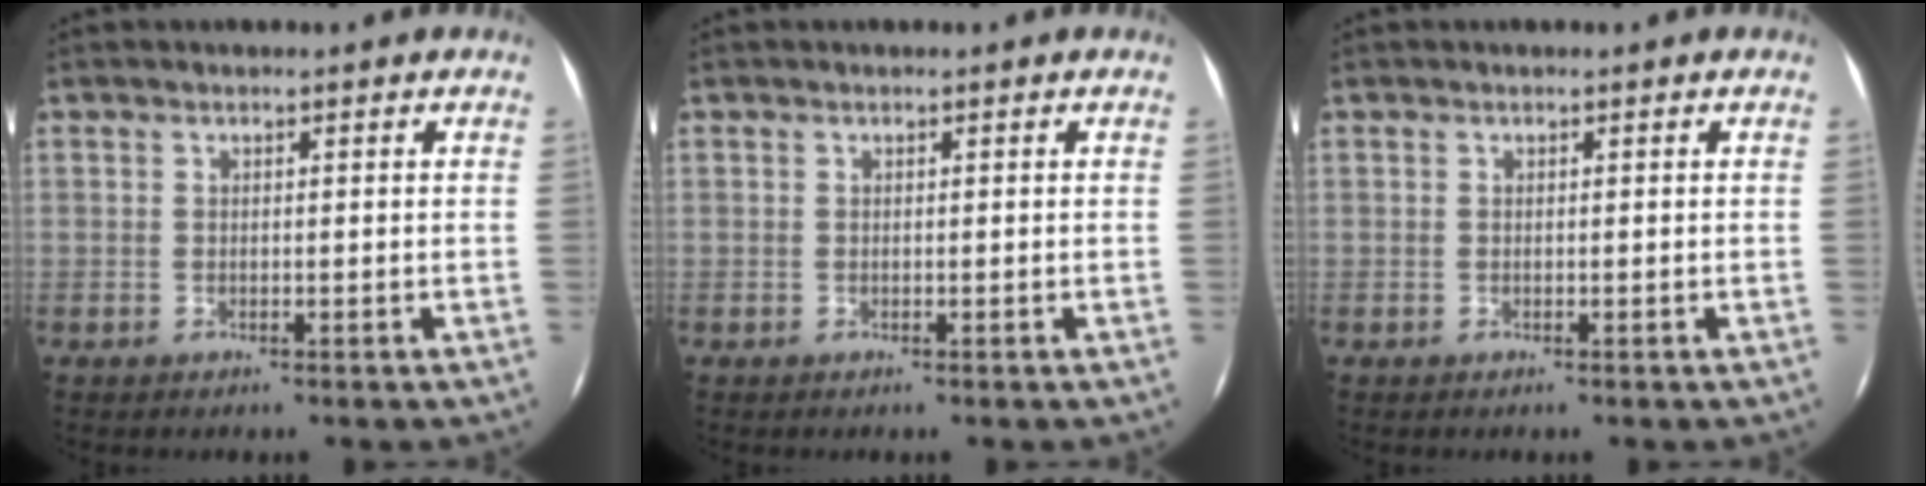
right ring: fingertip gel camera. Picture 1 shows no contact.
{"total": 0.0}
{"total": 0.0}